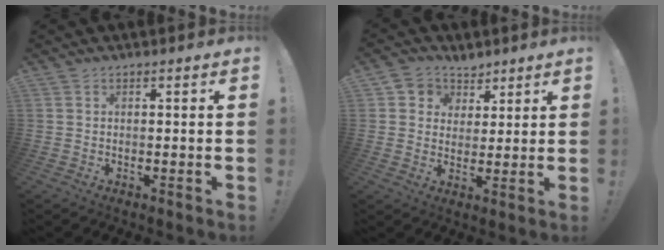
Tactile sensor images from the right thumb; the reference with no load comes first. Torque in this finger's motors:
{"motor_torque": [-0.03, -0.02, 0.25, 0.12, 0.00]}